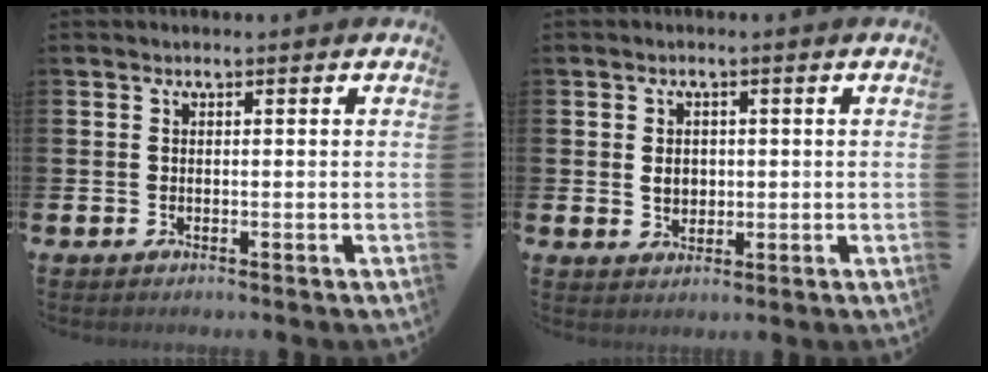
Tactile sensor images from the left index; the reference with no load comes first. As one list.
[{"total": 2.5, "force": [0.4, 2.1, 1.4], "torque": [-0.012, 0.003, 0.001]}]